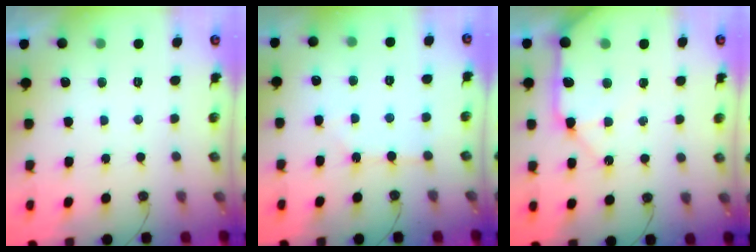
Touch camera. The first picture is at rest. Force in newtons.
{"total": 3.0, "press": 3.0, "slide": 0.3}
{"total": 13.2, "press": 13.0, "slide": 1.9}